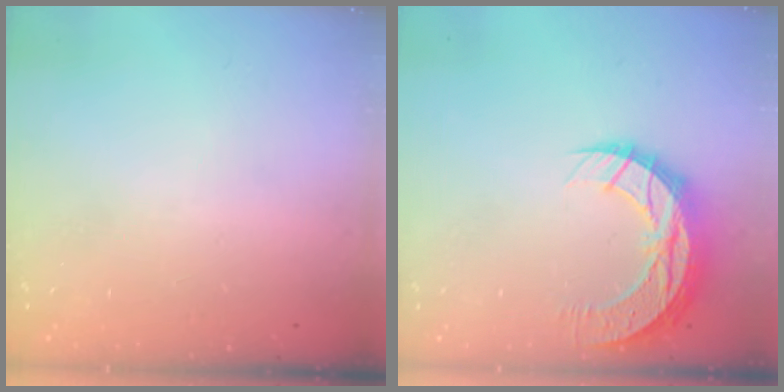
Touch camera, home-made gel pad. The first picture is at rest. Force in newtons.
{"total": 11.0, "press": 11.0, "slide": 0.8}